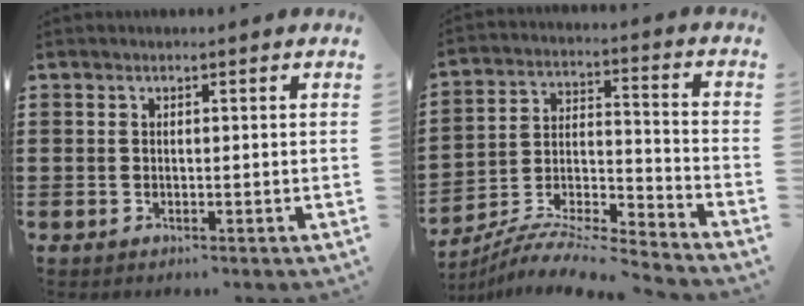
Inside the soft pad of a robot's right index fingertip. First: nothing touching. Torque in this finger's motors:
{"motor_torque": [0.38, 1.08, -0.05, -0.05]}